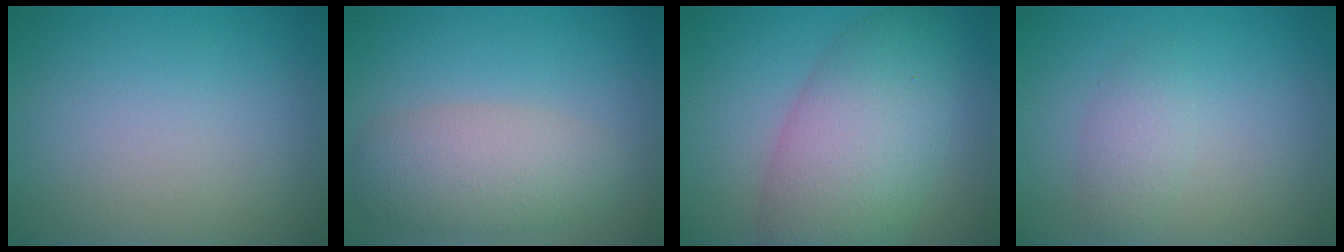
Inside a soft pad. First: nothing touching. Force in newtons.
{"total": 4.5, "press": 4.5, "slide": 0.2}
{"total": 8.2, "press": 8.2, "slide": 0.2}
{"total": 1.8, "press": 1.8, "slide": 0.1}